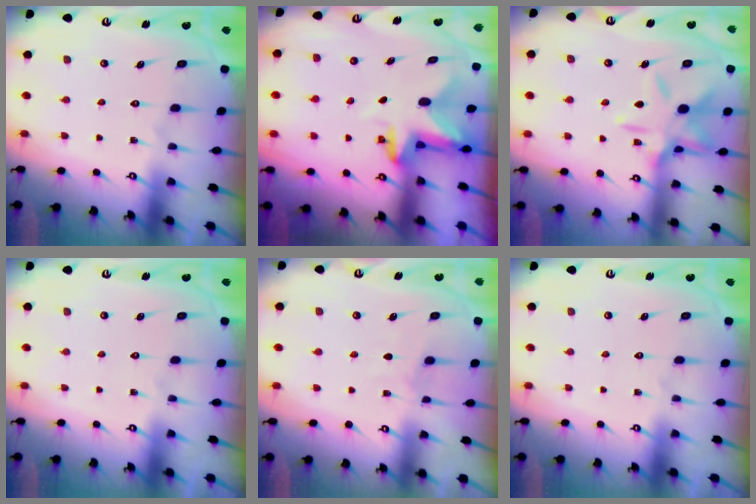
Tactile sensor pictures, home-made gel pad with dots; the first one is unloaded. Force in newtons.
{"total": 2.8, "press": 2.7, "slide": 0.5}
{"total": 12.3, "press": 12.2, "slide": 0.8}
{"total": 0.0}
{"total": 2.3, "press": 2.3, "slide": 0.3}
{"total": 0.0}